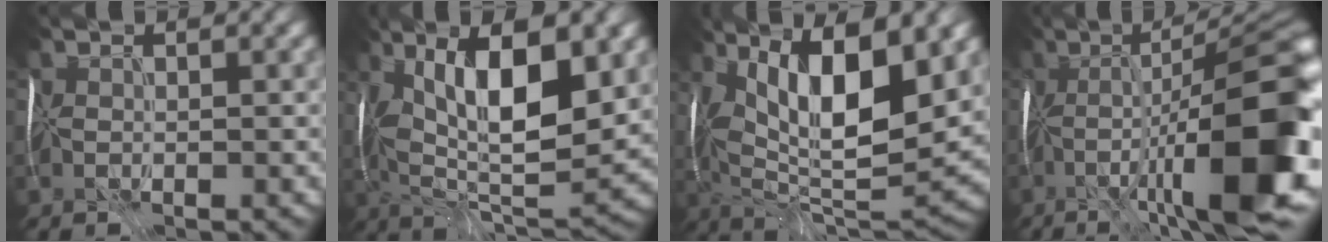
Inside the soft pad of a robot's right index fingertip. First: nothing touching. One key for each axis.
{"total": 12.1, "fx": 3.4, "fy": 3.8, "fz": 11.0, "tx": -0.185, "ty": 0.007, "tz": 0.058}
{"total": 13.2, "fx": 4.7, "fy": 3.5, "fz": 11.9, "tx": -0.204, "ty": 0.001, "tz": 0.084}
{"total": 15.6, "fx": -3.6, "fy": 2.6, "fz": 15.0, "tx": -0.227, "ty": 0.008, "tz": -0.049}